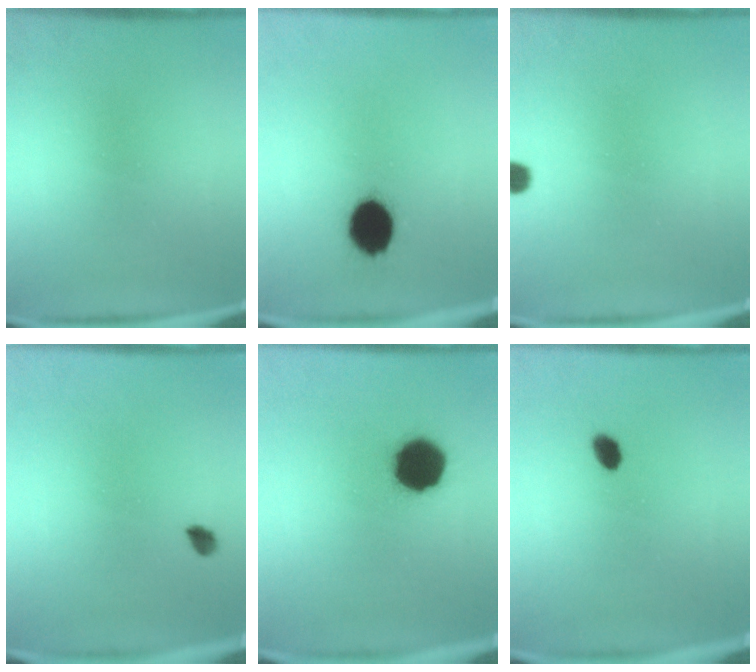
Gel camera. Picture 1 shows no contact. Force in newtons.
{"total": 10.8}
{"total": 2.0}
{"total": 1.6}
{"total": 14.1}
{"total": 2.5}